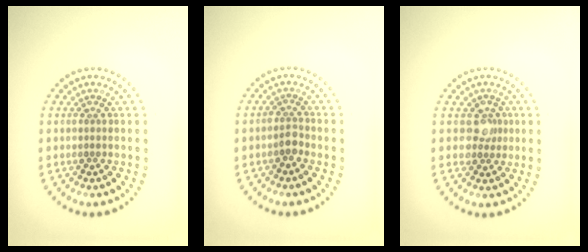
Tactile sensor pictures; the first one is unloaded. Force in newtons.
{"total": 1.5, "press": 1.2, "slide": 0.9}
{"total": 1.8, "press": 1.7, "slide": 0.7}